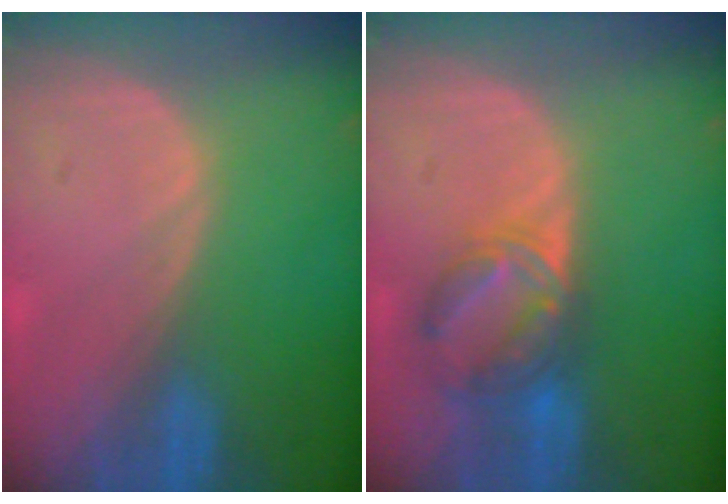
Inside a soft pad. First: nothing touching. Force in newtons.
{"total": 6.8, "press": 6.3, "slide": 2.4}